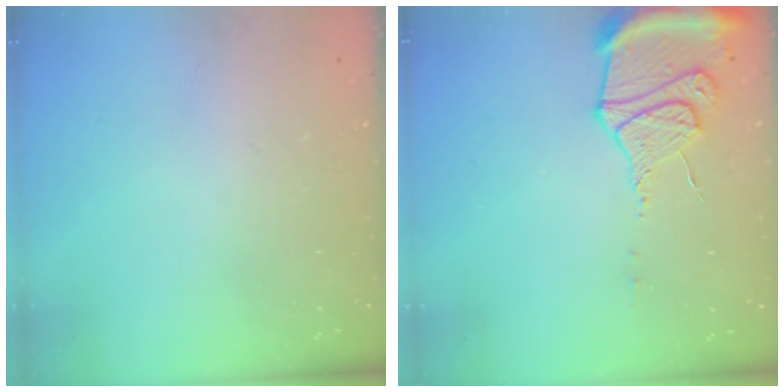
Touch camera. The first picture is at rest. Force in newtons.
{"total": 14.1, "press": 14.1, "slide": 1.3}